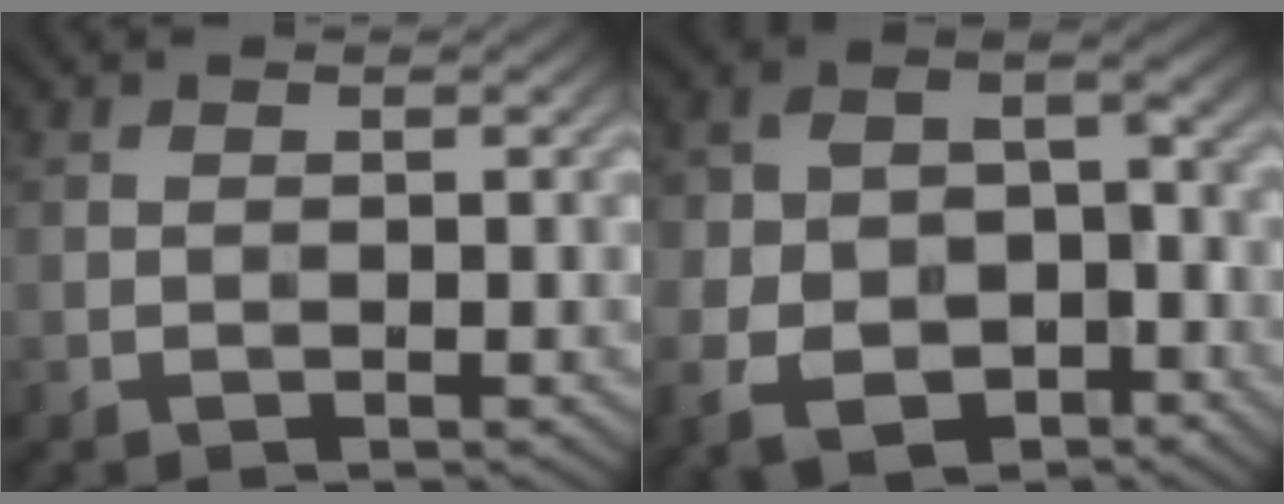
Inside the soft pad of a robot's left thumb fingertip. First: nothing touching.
{"total": 11.9, "force": [-5.7, 7.8, 6.9], "torque": [-0.148, -0.044, -0.097]}